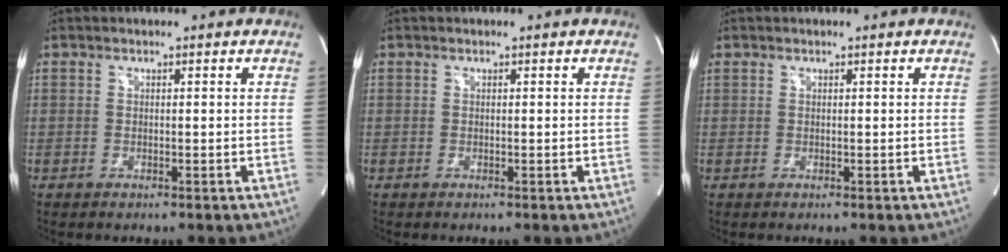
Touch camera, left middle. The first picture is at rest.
{"total": 0.0}
{"total": 0.0}